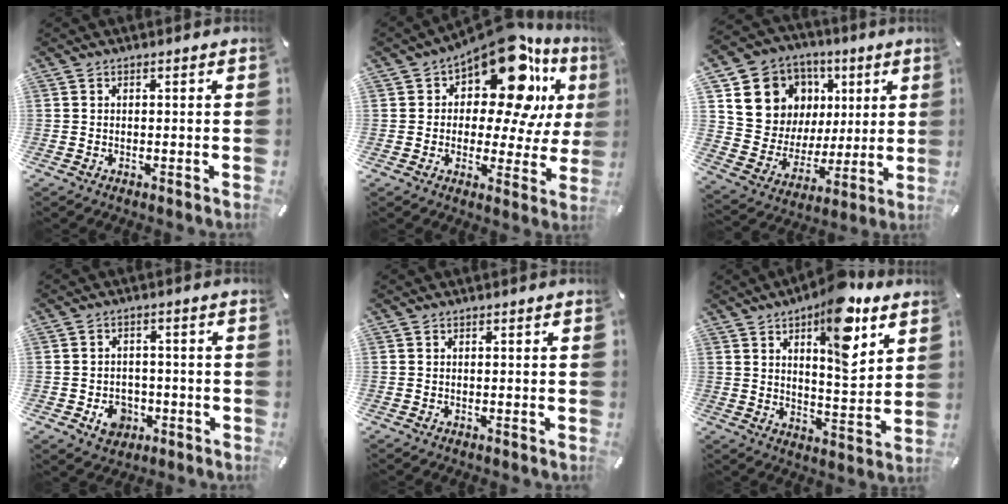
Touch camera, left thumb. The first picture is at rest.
{"total": 18.3, "force": [10.1, 8.3, 12.8], "torque": [-0.185, -0.075, 0.167]}
{"total": 12.4, "force": [5.3, 11.1, 1.7], "torque": [-0.032, -0.049, 0.112]}
{"total": 6.4, "force": [-2.2, 5.4, 2.7], "torque": [-0.039, 0.009, -0.038]}
{"total": 0.0}
{"total": 15.0, "force": [8.3, 5.9, 11.0], "torque": [-0.155, -0.043, 0.135]}